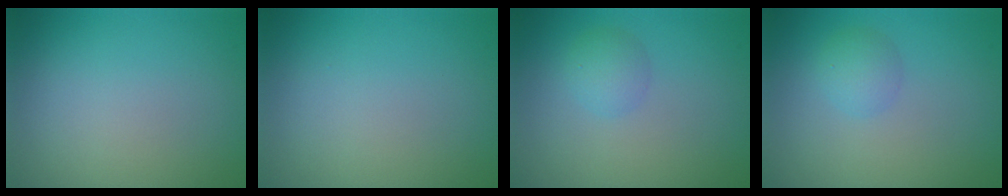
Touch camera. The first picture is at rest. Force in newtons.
{"total": 0.0}
{"total": 1.8, "press": 1.7, "slide": 0.2}
{"total": 1.8, "press": 1.7, "slide": 0.2}